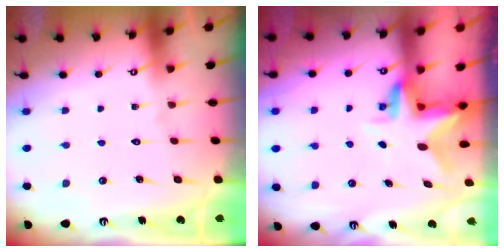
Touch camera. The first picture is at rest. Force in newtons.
{"total": 4.2, "press": 4.2, "slide": 0.5}